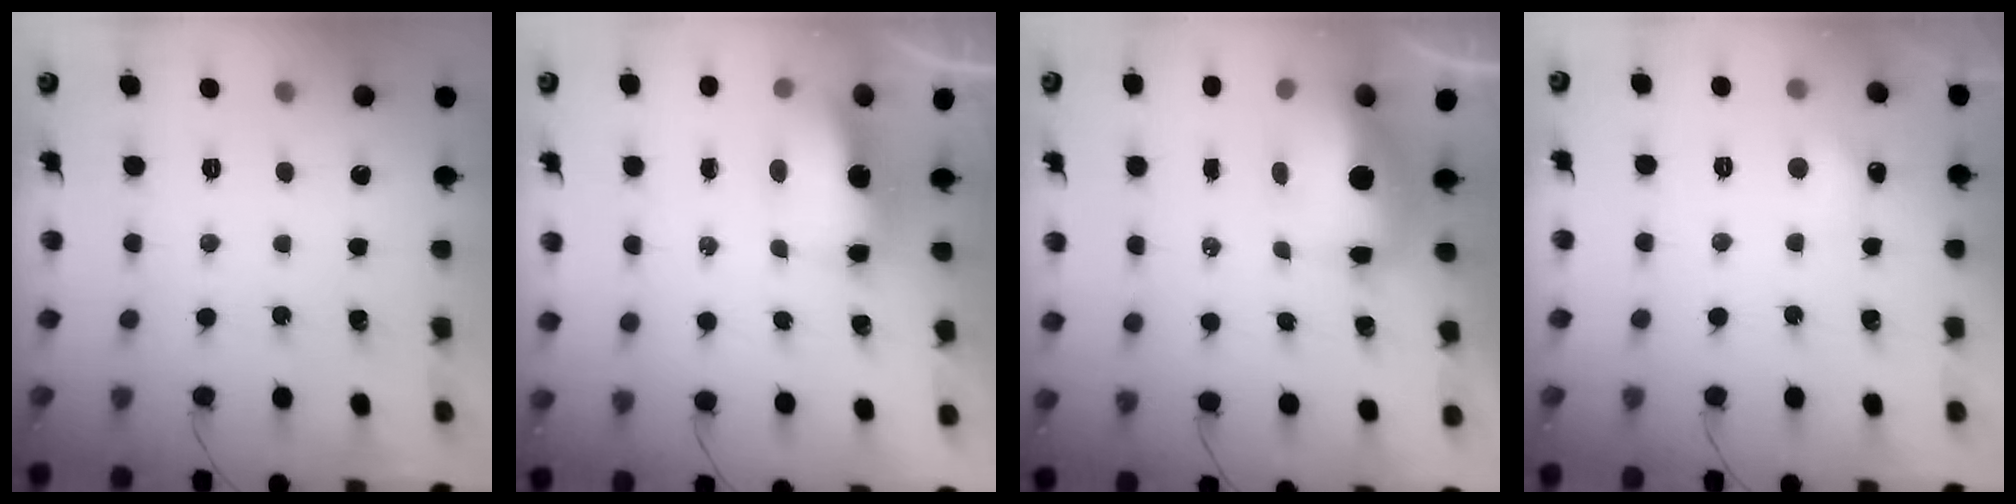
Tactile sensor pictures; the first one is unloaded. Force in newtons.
{"total": 9.1, "press": 8.0, "slide": 4.3}
{"total": 11.1, "press": 10.8, "slide": 2.6}
{"total": 4.1, "press": 4.0, "slide": 1.0}